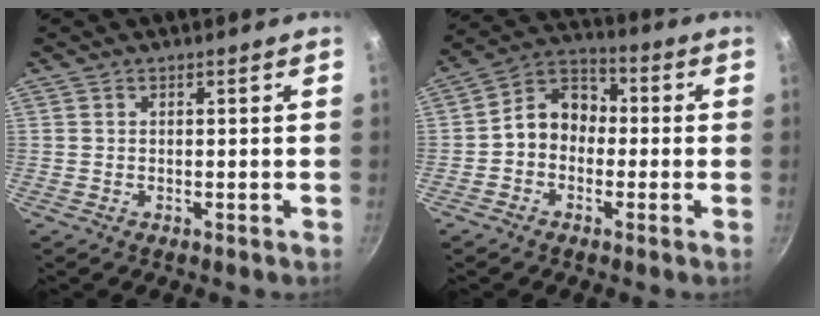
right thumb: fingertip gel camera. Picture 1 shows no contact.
{"total": 9.1, "force": [-1.1, 7.3, 5.4], "torque": [-0.064, 0.038, -0.037]}